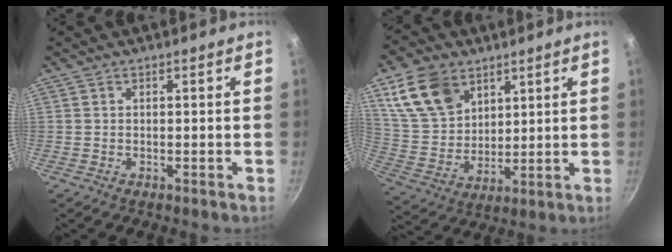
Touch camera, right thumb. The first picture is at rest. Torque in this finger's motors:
{"motor_torque": [-0.23, 2.51, 0.72, 1.06, 0.14]}